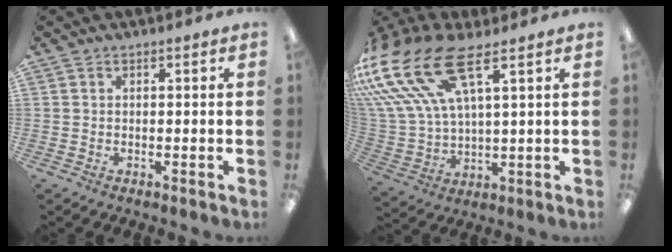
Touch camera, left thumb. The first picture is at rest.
{"total": 19.3, "force": [11.7, 7.5, 13.4], "torque": [-0.308, -0.063, 0.207]}